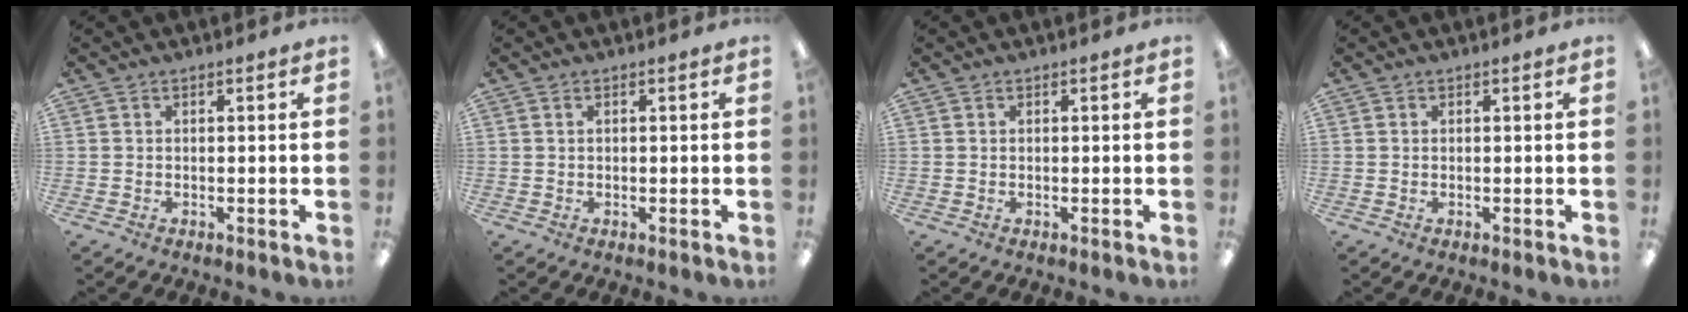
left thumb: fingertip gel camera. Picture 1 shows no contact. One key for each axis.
{"total": 0.6, "fx": 0.2, "fy": 0.3, "fz": 0.5, "tx": -0.011, "ty": 0.002, "tz": 0.004}
{"total": 0.0}
{"total": 0.0}